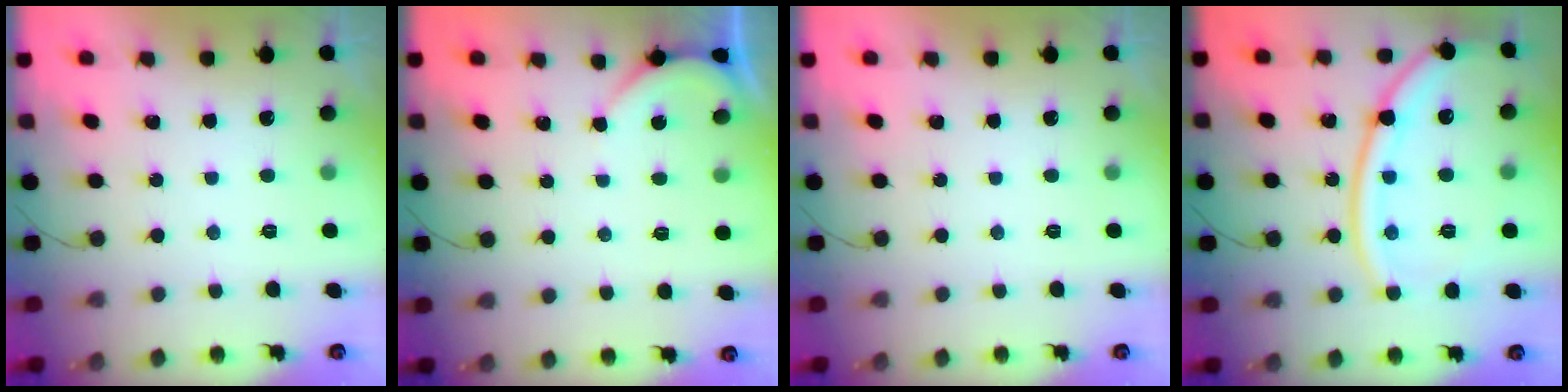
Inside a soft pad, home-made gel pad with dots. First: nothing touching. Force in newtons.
{"total": 2.9, "press": 2.9, "slide": 0.4}
{"total": 0.0}
{"total": 15.3, "press": 15.3, "slide": 0.8}